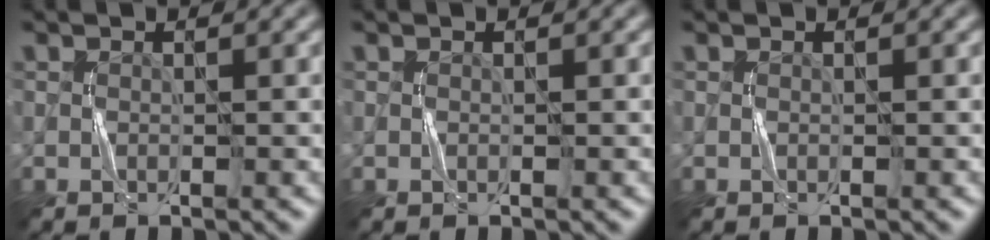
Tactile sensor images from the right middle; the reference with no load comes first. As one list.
[{"total": 0.0}, {"total": 0.0}]